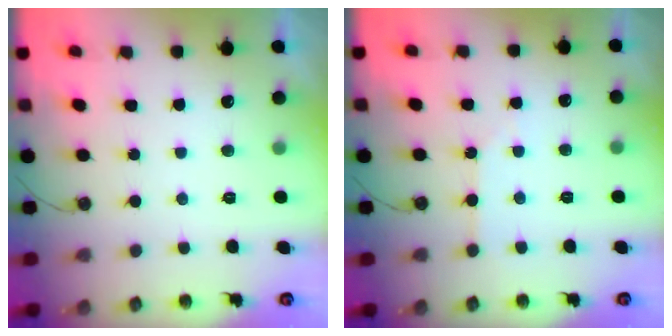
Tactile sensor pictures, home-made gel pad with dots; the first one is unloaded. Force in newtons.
{"total": 2.6, "press": 2.6, "slide": 0.5}